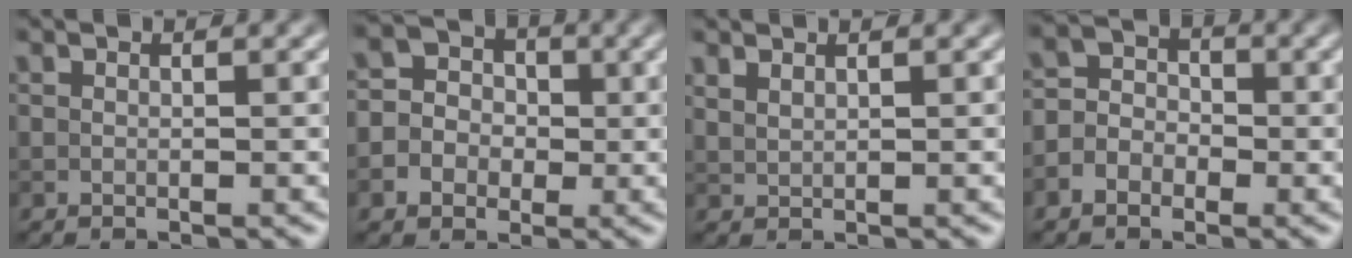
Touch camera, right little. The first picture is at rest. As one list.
[{"total": 5.5, "force": [-1.2, 5.0, 1.8], "torque": [-0.014, 0.016, -0.037]}, {"total": 1.1, "force": [1.0, 0.3, 0.4], "torque": [-0.014, 0.000, 0.023]}, {"total": 3.7, "force": [-1.4, 3.0, 1.6], "torque": [-0.007, 0.008, -0.031]}]